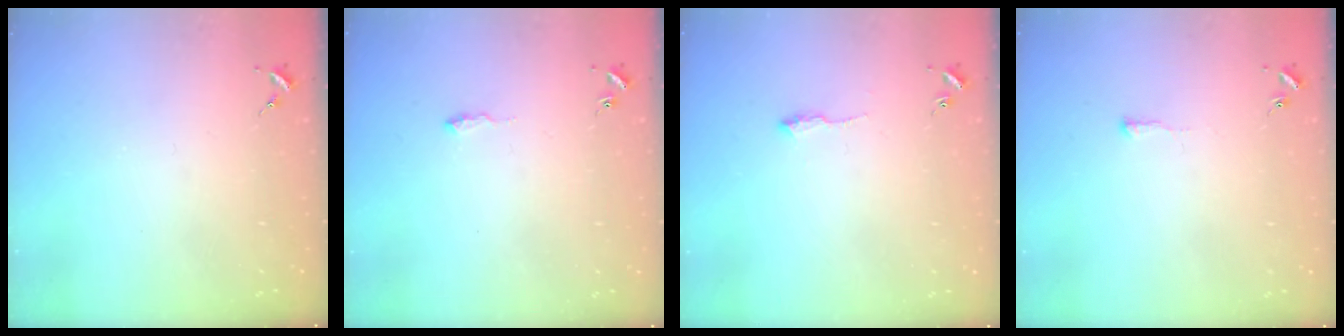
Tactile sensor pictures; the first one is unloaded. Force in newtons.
{"total": 4.1, "press": 4.1, "slide": 0.6}
{"total": 5.3, "press": 5.3, "slide": 0.6}
{"total": 3.8, "press": 3.7, "slide": 0.5}